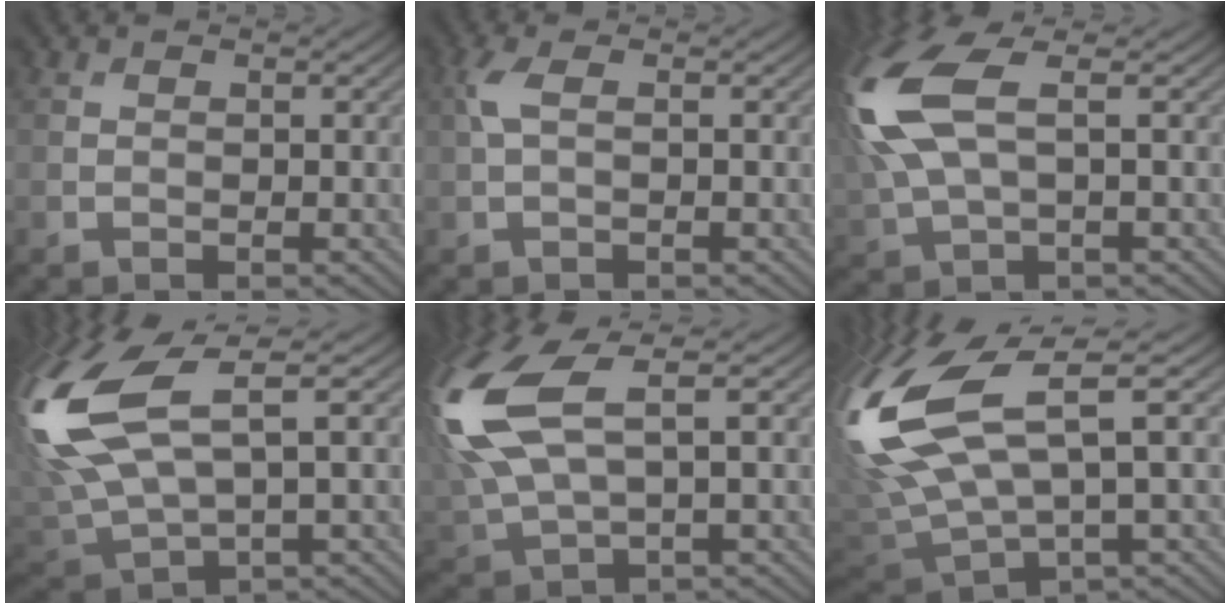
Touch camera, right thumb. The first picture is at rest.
{"total": 2.1, "force": [0.2, 0.6, 2.0], "torque": [-0.053, 0.011, 0.002]}
{"total": 11.1, "force": [2.3, 4.7, 9.8], "torque": [-0.273, 0.010, 0.047]}
{"total": 14.4, "force": [4.0, 5.9, 12.5], "torque": [-0.330, 0.014, 0.085]}
{"total": 12.3, "force": [3.1, 5.2, 10.7], "torque": [-0.289, 0.009, 0.068]}
{"total": 16.3, "force": [3.7, 6.5, 14.5], "torque": [-0.377, 0.013, 0.078]}